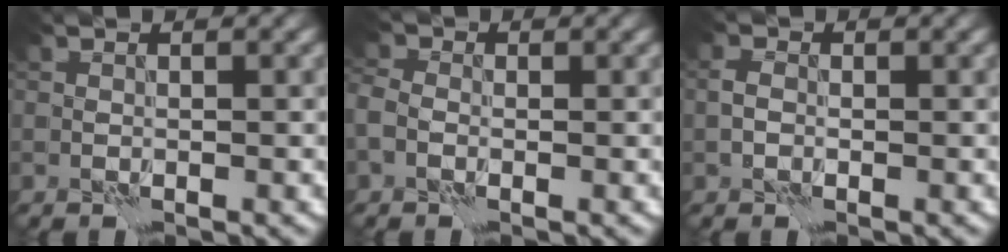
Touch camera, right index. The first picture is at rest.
{"total": 2.7, "force": [-0.4, 2.2, 1.5], "torque": [-0.032, 0.007, -0.018]}
{"total": 1.2, "force": [-0.3, 0.9, 0.7], "torque": [-0.013, 0.006, -0.011]}